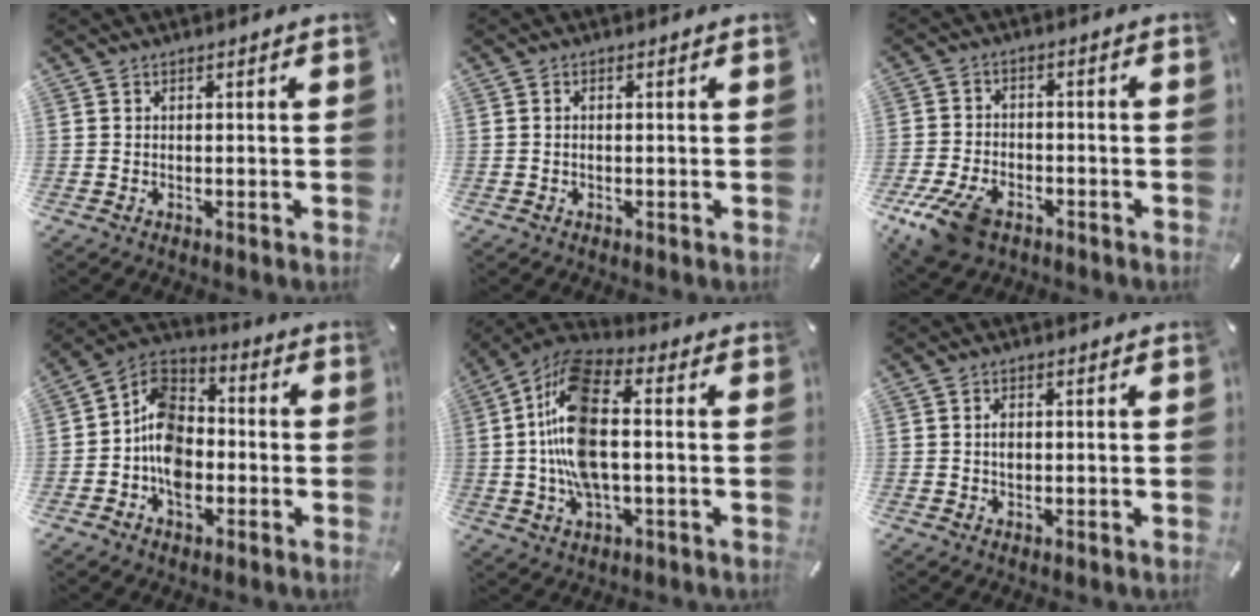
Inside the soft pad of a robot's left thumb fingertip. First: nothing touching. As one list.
[{"total": 0.8, "force": [-0.1, 0.4, 0.7], "torque": [-0.014, 0.002, -0.003]}, {"total": 10.0, "force": [-5.9, 6.0, 5.5], "torque": [-0.118, 0.023, -0.106]}, {"total": 11.3, "force": [-3.8, 8.5, 6.4], "torque": [-0.133, 0.025, -0.074]}, {"total": 16.8, "force": [-0.2, 8.1, 14.7], "torque": [-0.309, 0.002, -0.007]}, {"total": 2.1, "force": [0.0, 1.3, 1.6], "torque": [-0.033, 0.004, -0.001]}]